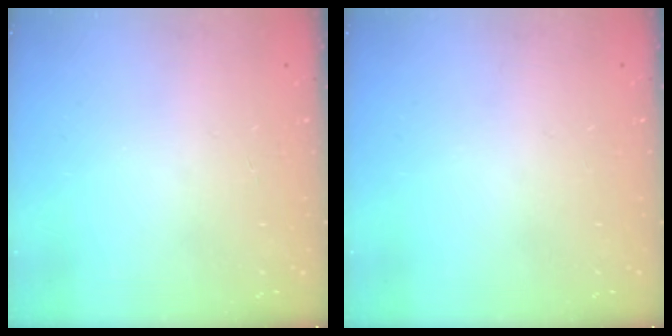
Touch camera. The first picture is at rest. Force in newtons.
{"total": 0.0}